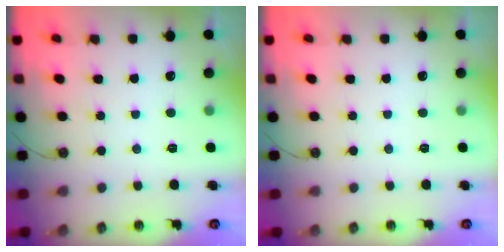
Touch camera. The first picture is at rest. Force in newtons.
{"total": 0.0}